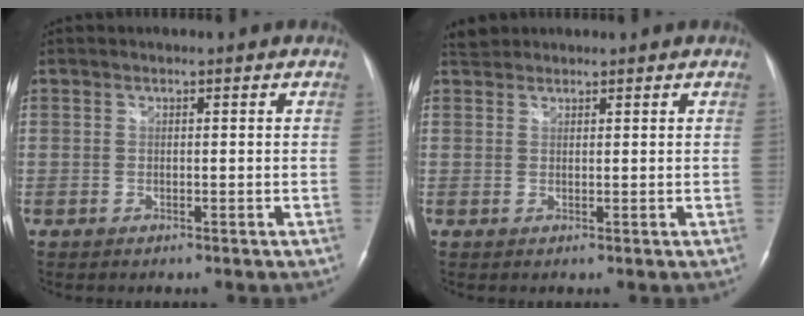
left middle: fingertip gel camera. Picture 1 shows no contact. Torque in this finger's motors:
{"motor_torque": [0.06, -0.04, -0.11, 0.00]}